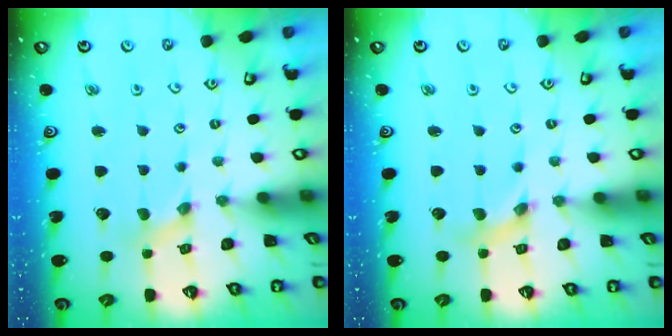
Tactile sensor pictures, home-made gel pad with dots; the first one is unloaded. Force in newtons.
{"total": 2.7, "press": 2.7, "slide": 0.3}